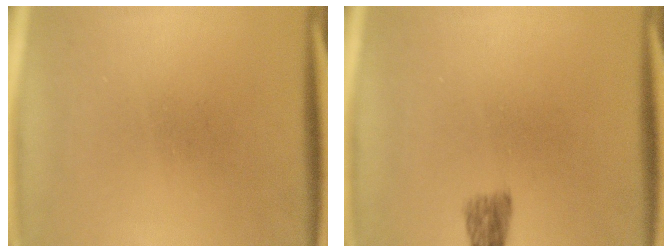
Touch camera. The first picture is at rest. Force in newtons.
{"total": 2.5}